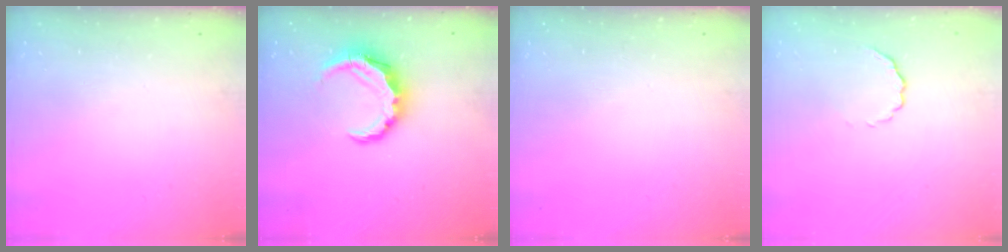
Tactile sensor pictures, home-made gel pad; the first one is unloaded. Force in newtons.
{"total": 8.2, "press": 8.1, "slide": 0.9}
{"total": 0.0}
{"total": 3.9, "press": 3.8, "slide": 0.7}